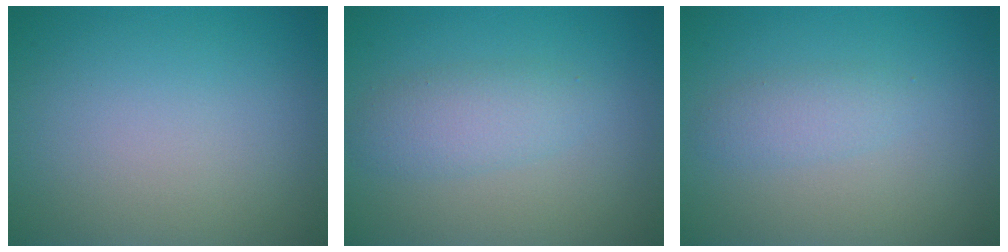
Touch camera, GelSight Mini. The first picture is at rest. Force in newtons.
{"total": 2.6, "press": 2.6, "slide": 0.2}
{"total": 1.7, "press": 1.7, "slide": 0.0}